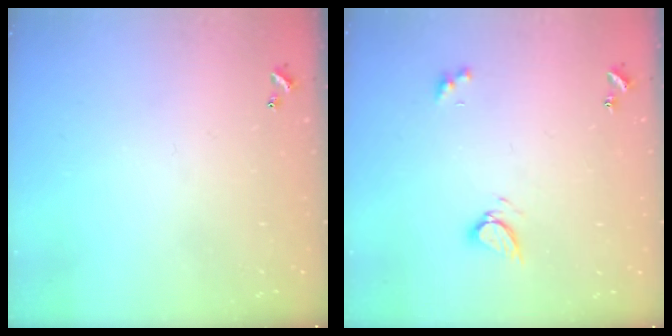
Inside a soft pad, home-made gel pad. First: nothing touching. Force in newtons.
{"total": 5.1, "press": 5.1, "slide": 0.5}